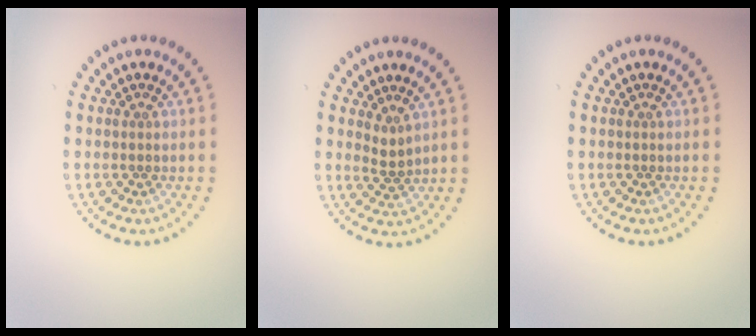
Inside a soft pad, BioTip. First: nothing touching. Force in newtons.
{"total": 1.4, "press": 0.9, "slide": 1.0}
{"total": 0.0}